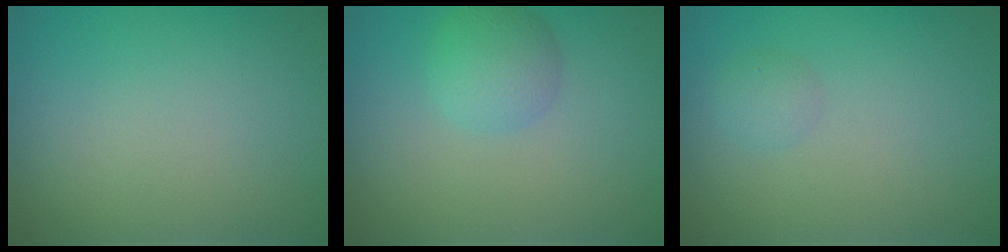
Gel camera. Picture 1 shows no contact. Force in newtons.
{"total": 2.7, "press": 2.7, "slide": 0.1}
{"total": 1.2, "press": 1.2, "slide": 0.0}